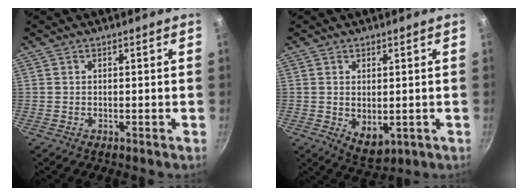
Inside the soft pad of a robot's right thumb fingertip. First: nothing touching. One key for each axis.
{"total": 6.8, "fx": 0.2, "fy": 4.3, "fz": 5.2, "tx": -0.066, "ty": -0.020, "tz": 0.022}